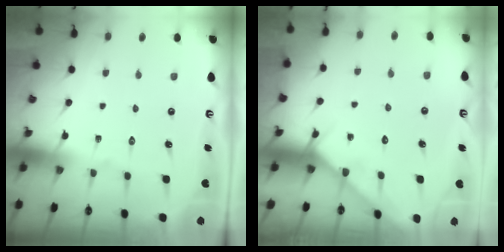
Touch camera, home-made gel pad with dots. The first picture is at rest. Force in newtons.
{"total": 5.4, "press": 5.4, "slide": 0.3}